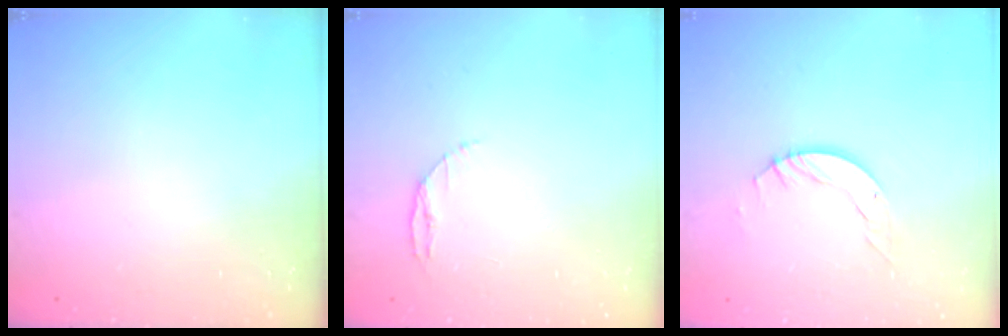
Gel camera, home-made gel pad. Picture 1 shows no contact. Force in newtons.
{"total": 3.4, "press": 3.4, "slide": 0.4}
{"total": 4.9, "press": 4.9, "slide": 0.1}